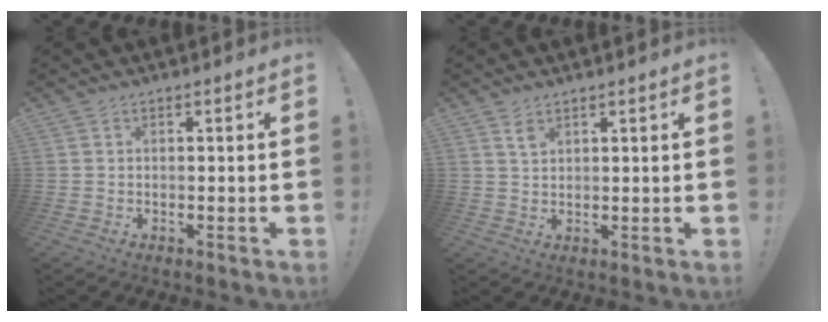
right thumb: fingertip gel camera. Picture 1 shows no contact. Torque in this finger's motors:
{"motor_torque": [-0.06, 0.00, 0.11, -0.09, 0.04]}